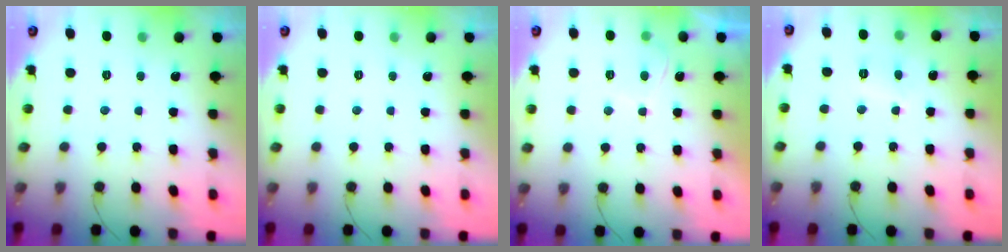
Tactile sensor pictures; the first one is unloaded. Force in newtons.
{"total": 0.0}
{"total": 3.4, "press": 3.3, "slide": 0.8}
{"total": 4.4, "press": 4.3, "slide": 0.5}